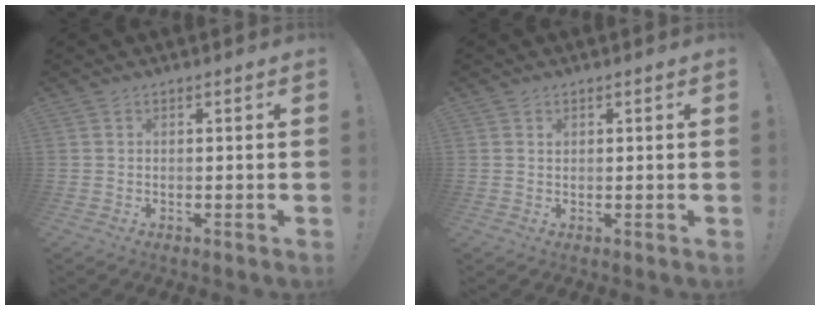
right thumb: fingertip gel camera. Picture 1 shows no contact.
{"total": 0.6, "force": [0.5, 0.4, 0.1], "torque": [0.006, -0.005, 0.009]}